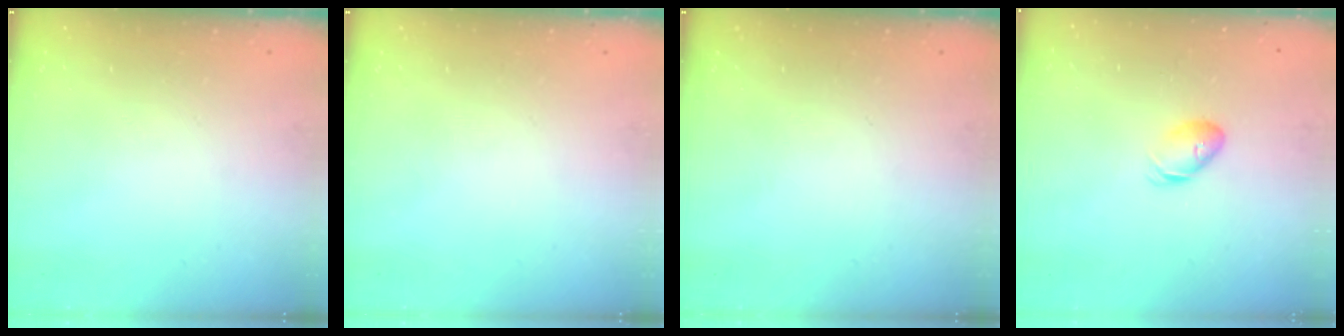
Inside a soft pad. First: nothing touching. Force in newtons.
{"total": 0.0}
{"total": 0.0}
{"total": 6.4, "press": 6.3, "slide": 1.0}